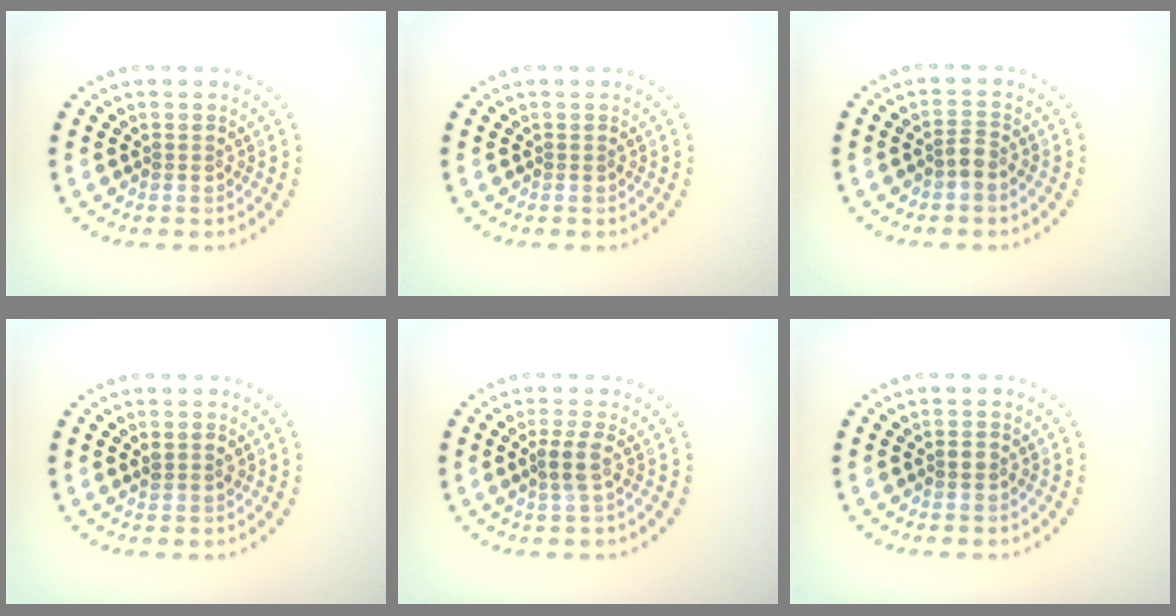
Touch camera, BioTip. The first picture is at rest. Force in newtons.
{"total": 0.0}
{"total": 1.5, "press": 1.1, "slide": 1.0}
{"total": 0.8, "press": 0.7, "slide": 0.4}
{"total": 1.8, "press": 1.4, "slide": 1.1}
{"total": 0.9, "press": 0.9, "slide": 0.1}